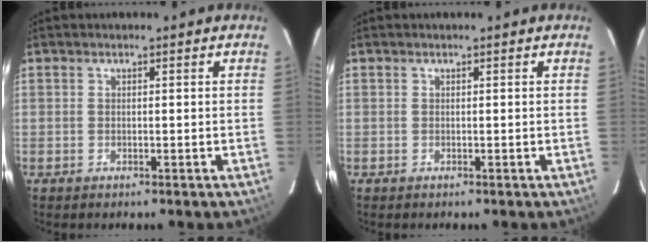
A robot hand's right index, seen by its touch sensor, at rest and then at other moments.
{"total": 0.0}